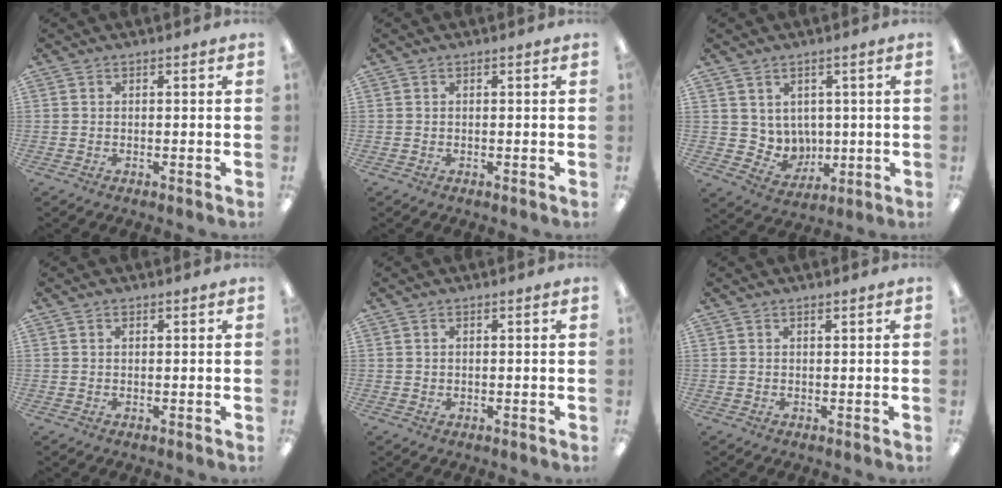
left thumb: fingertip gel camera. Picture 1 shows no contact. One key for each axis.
{"total": 0.0}
{"total": 6.2, "fx": 3.9, "fy": 4.9, "fz": 0.0, "tx": -0.023, "ty": -0.027, "tz": 0.081}
{"total": 0.9, "fx": 0.5, "fy": 0.5, "fz": 0.5, "tx": -0.012, "ty": 0.003, "tz": 0.009}
{"total": 0.7, "fx": 0.4, "fy": 0.5, "fz": 0.2, "tx": -0.004, "ty": 0.005, "tz": 0.006}
{"total": 0.8, "fx": 0.6, "fy": 0.1, "fz": 0.5, "tx": -0.010, "ty": 0.001, "tz": 0.010}